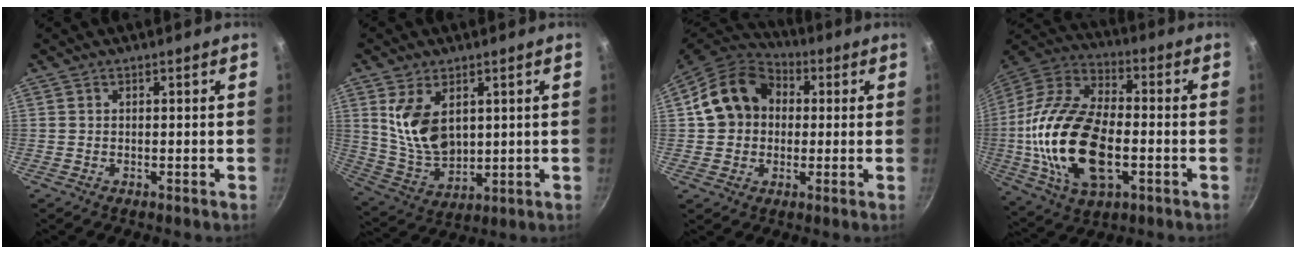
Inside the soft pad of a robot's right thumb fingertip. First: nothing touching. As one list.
[{"total": 11.7, "force": [3.5, 7.3, 8.5], "torque": [-0.143, -0.035, 0.082]}, {"total": 15.1, "force": [2.3, 12.3, 8.3], "torque": [-0.121, 0.030, 0.027]}, {"total": 24.6, "force": [-3.6, 13.6, 20.2], "torque": [-0.390, 0.027, -0.069]}]